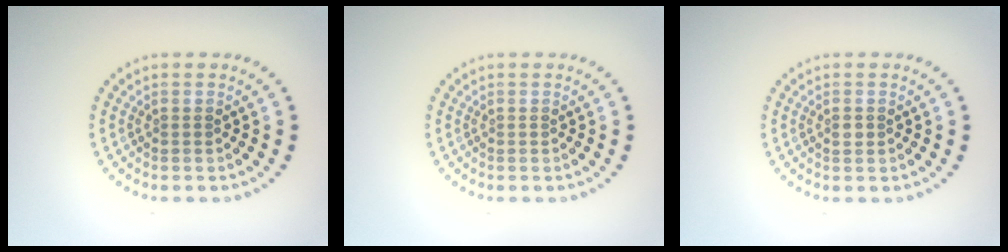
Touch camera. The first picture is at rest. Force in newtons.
{"total": 0.0}
{"total": 0.7, "press": 0.7, "slide": 0.3}